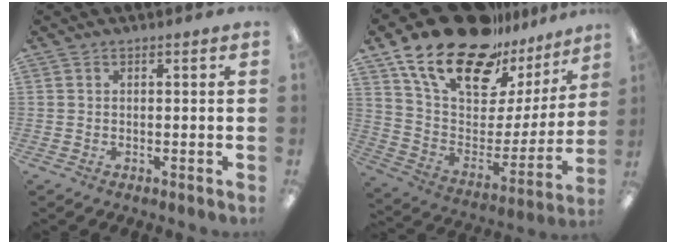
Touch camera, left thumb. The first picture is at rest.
{"total": 23.0, "force": [17.6, 9.7, 11.2], "torque": [-0.210, -0.113, 0.315]}